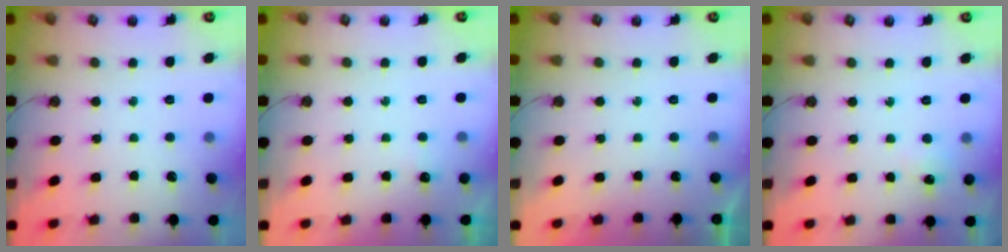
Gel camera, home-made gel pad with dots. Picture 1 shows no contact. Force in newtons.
{"total": 2.8, "press": 2.7, "slide": 0.4}
{"total": 0.0}
{"total": 6.1, "press": 6.1, "slide": 0.9}